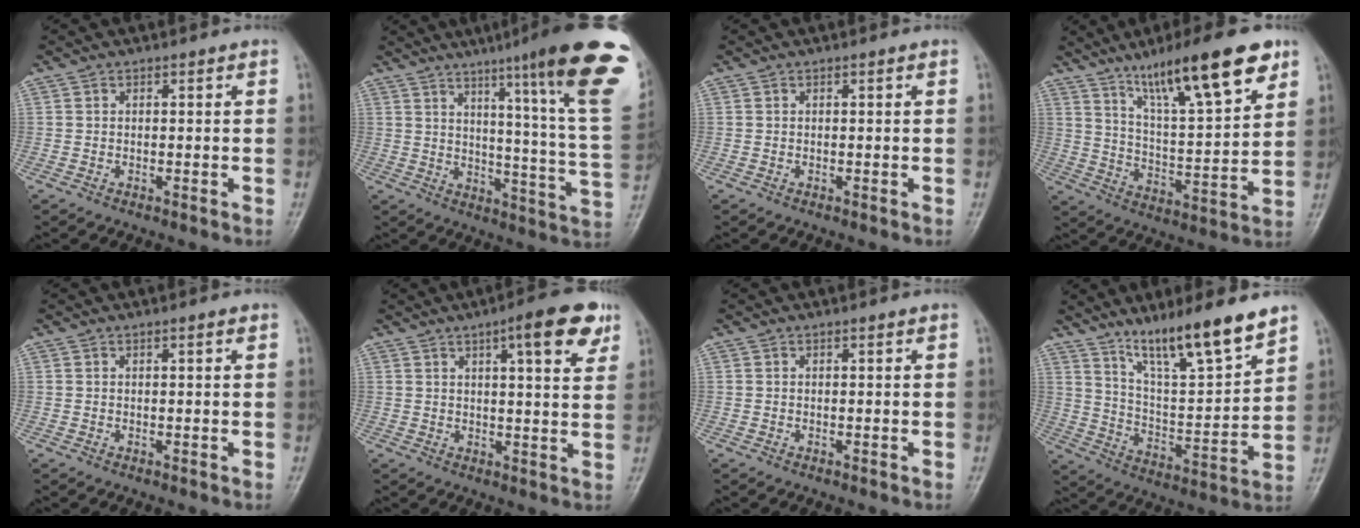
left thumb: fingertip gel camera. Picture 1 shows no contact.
{"total": 25.1, "force": [14.5, 1.1, 20.5], "torque": [-0.252, -0.077, 0.189]}
{"total": 0.0}
{"total": 19.3, "force": [12.0, 4.1, 14.6], "torque": [-0.209, -0.049, 0.201]}
{"total": 0.8, "force": [0.5, 0.1, 0.7], "torque": [-0.010, 0.000, 0.006]}
{"total": 10.3, "force": [5.4, 2.5, 8.4], "torque": [-0.097, -0.018, 0.067]}
{"total": 0.0}
{"total": 15.7, "force": [11.7, 2.2, 10.2], "torque": [-0.156, -0.073, 0.211]}